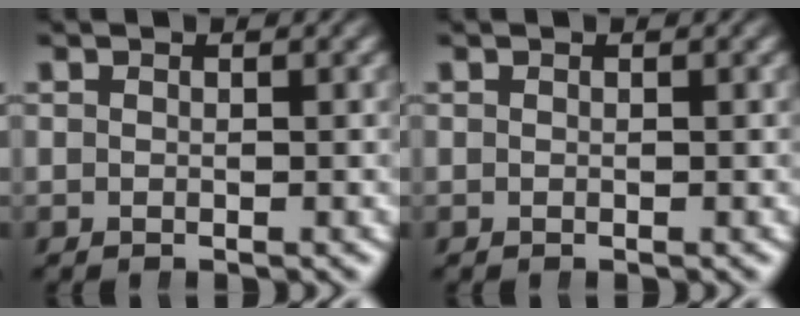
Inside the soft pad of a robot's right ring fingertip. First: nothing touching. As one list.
[{"total": 0.0}]